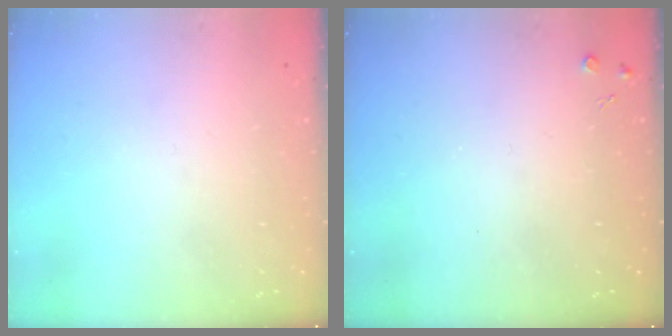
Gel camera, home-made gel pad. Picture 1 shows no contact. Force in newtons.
{"total": 3.3, "press": 3.2, "slide": 0.6}